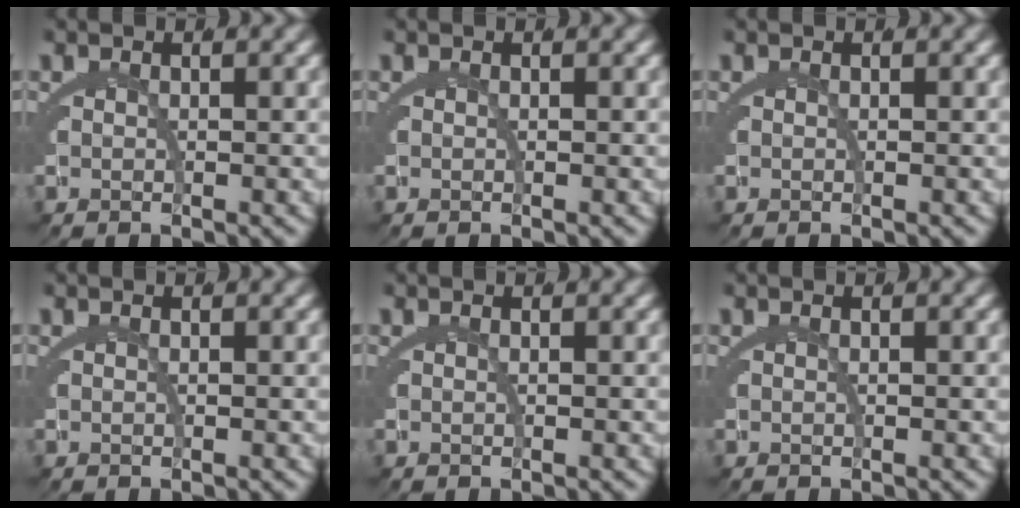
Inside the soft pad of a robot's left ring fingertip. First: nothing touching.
{"total": 0.0}
{"total": 0.0}
{"total": 0.0}
{"total": 0.0}
{"total": 0.0}